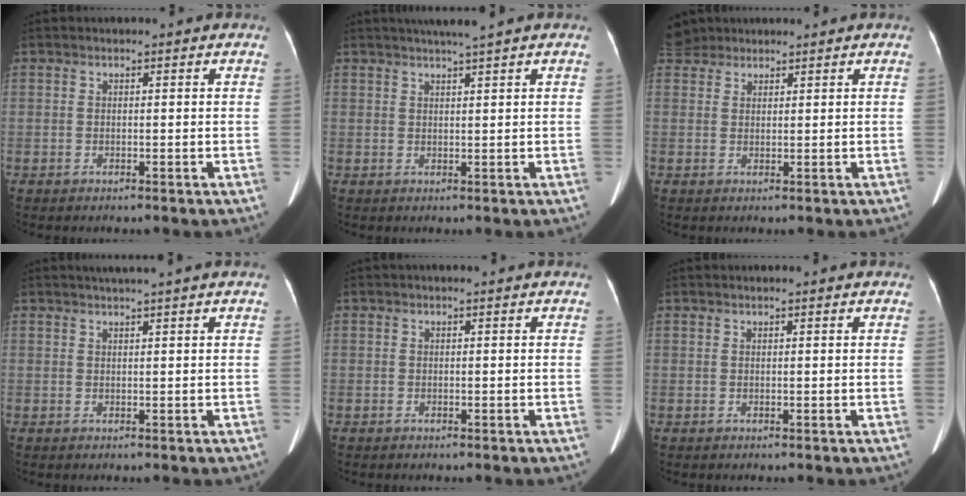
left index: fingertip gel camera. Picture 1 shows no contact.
{"total": 3.9, "force": [3.1, -0.8, 2.2], "torque": [-0.029, 0.012, 0.050]}
{"total": 2.6, "force": [2.1, 1.3, -0.7], "torque": [0.009, 0.023, 0.040]}
{"total": 2.7, "force": [2.1, -0.8, 1.5], "torque": [-0.013, 0.013, 0.036]}
{"total": 0.0}
{"total": 1.0, "force": [0.7, 0.1, 0.7], "torque": [-0.010, 0.012, 0.010]}